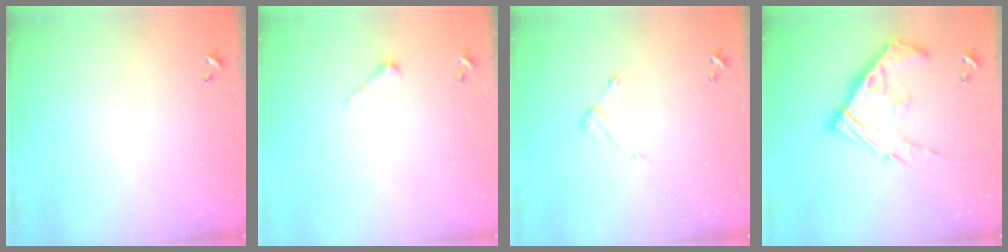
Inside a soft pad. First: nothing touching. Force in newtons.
{"total": 2.5, "press": 2.5, "slide": 0.2}
{"total": 4.1, "press": 4.0, "slide": 0.4}
{"total": 15.9, "press": 15.8, "slide": 1.5}